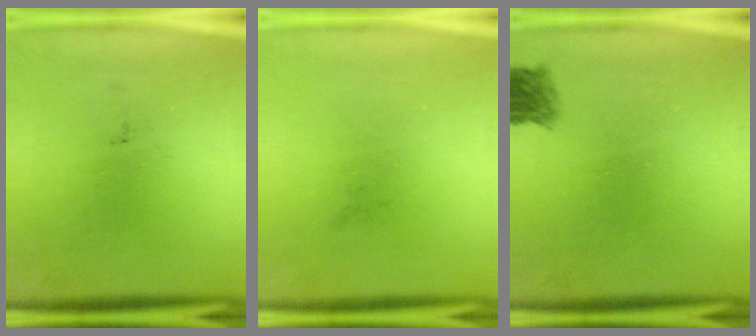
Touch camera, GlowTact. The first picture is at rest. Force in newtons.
{"total": 0.0}
{"total": 2.6}